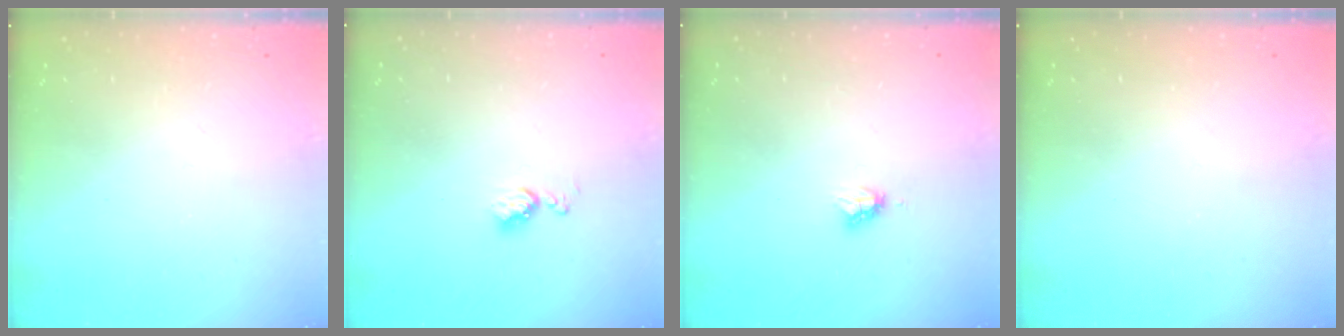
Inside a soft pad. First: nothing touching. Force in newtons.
{"total": 4.9, "press": 4.9, "slide": 0.5}
{"total": 3.3, "press": 3.3, "slide": 0.5}
{"total": 0.0}